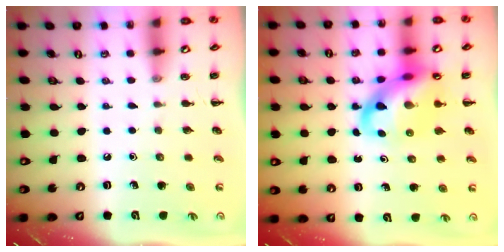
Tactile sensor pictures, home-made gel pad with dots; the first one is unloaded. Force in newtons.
{"total": 15.2, "press": 14.7, "slide": 3.9}